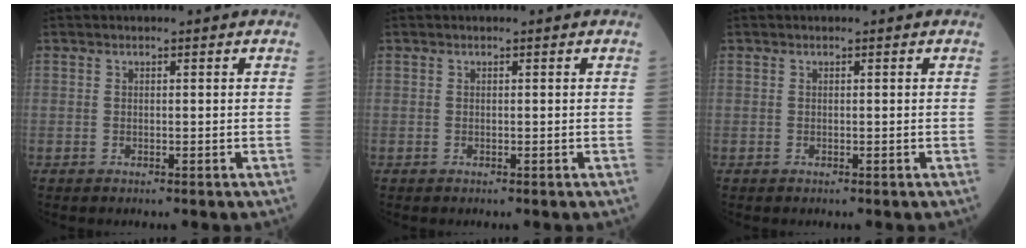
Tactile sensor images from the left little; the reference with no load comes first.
{"total": 0.0}
{"total": 0.0}